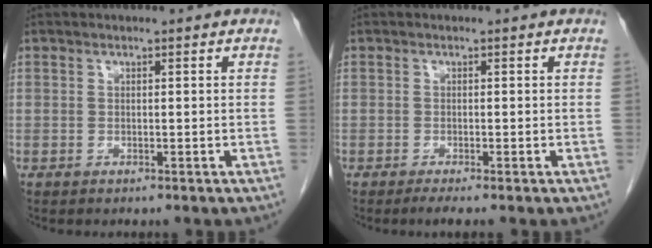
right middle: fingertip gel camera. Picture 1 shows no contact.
{"total": 1.5, "force": [-1.1, -0.3, 1.0], "torque": [-0.023, -0.006, -0.021]}